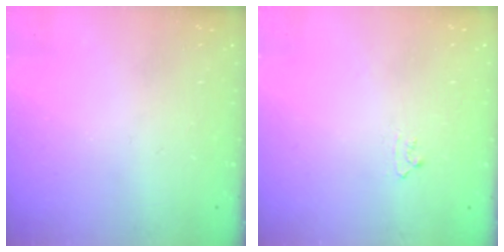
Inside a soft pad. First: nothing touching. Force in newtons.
{"total": 4.6, "press": 4.5, "slide": 0.5}